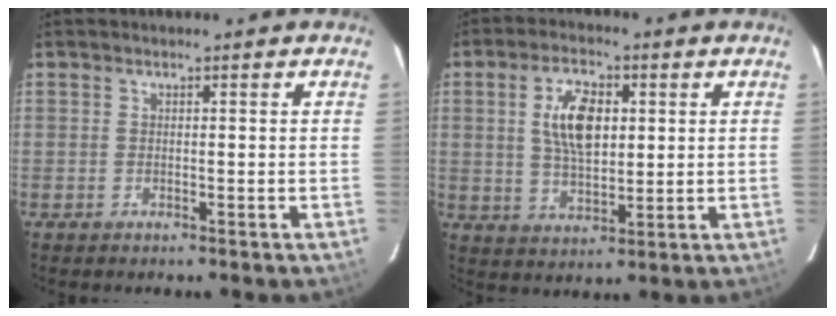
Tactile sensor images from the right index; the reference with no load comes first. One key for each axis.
{"total": 9.3, "fx": 2.1, "fy": 4.6, "fz": 7.8, "tx": -0.148, "ty": 0.010, "tz": 0.042}